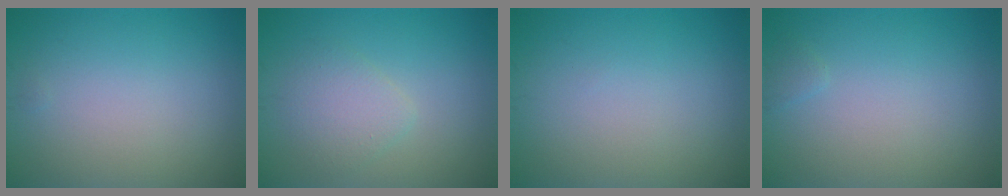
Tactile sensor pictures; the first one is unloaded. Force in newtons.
{"total": 2.4, "press": 2.4, "slide": 0.2}
{"total": 0.0}
{"total": 0.6, "press": 0.6, "slide": 0.1}